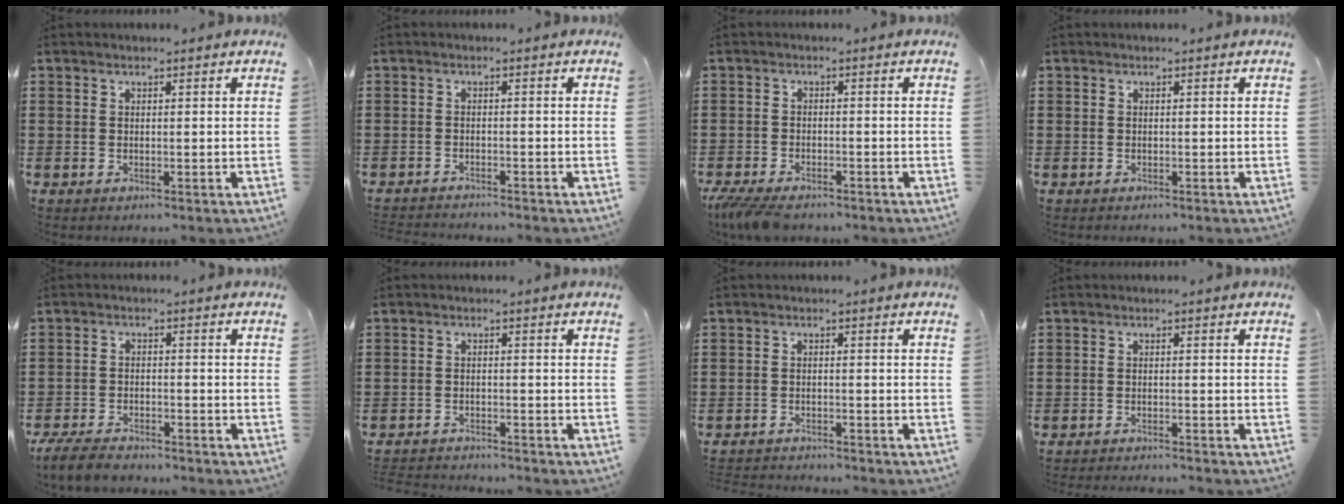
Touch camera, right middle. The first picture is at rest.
{"total": 1.6, "force": [-1.6, 0.0, 0.0], "torque": [-0.004, 0.001, -0.034]}
{"total": 3.5, "force": [-3.1, 0.8, 1.4], "torque": [-0.055, -0.011, -0.069]}
{"total": 0.6, "force": [-0.5, 0.3, -0.2], "torque": [0.003, 0.004, -0.014]}
{"total": 4.1, "force": [-3.8, 0.8, 1.3], "torque": [-0.036, -0.001, -0.080]}
{"total": 2.1, "force": [-2.1, 0.1, -0.1], "torque": [-0.005, -0.001, -0.045]}
{"total": 1.9, "force": [-1.9, 0.1, -0.1], "torque": [-0.004, 0.000, -0.041]}
{"total": 1.4, "force": [-1.4, -0.1, 0.0], "torque": [-0.004, 0.002, -0.029]}